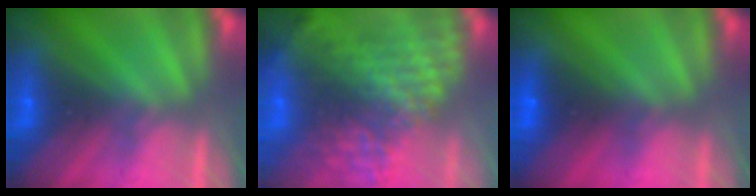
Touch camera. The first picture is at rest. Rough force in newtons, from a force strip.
{"total": 12.7}
{"total": 2.4}